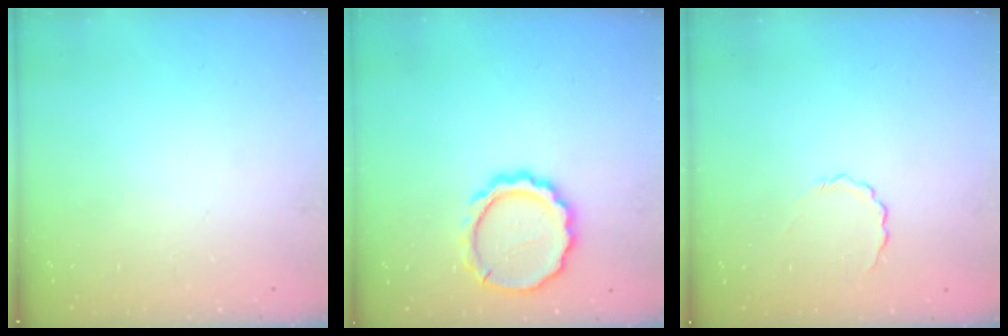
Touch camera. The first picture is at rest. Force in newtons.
{"total": 12.2, "press": 12.1, "slide": 1.8}
{"total": 3.0, "press": 2.8, "slide": 0.9}